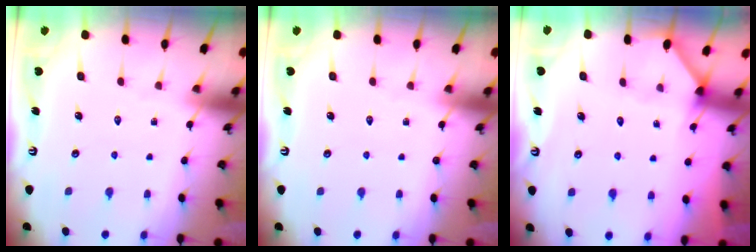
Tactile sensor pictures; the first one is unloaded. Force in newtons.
{"total": 0.0}
{"total": 2.0, "press": 2.0, "slide": 0.2}